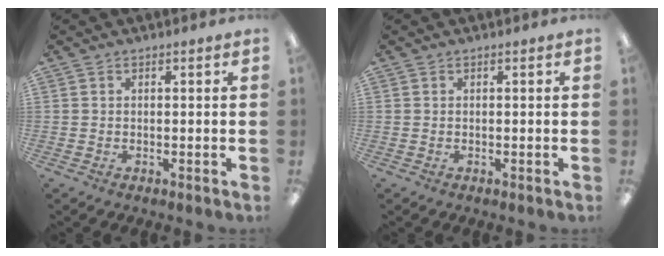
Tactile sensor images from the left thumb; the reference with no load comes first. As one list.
[{"total": 0.0}]